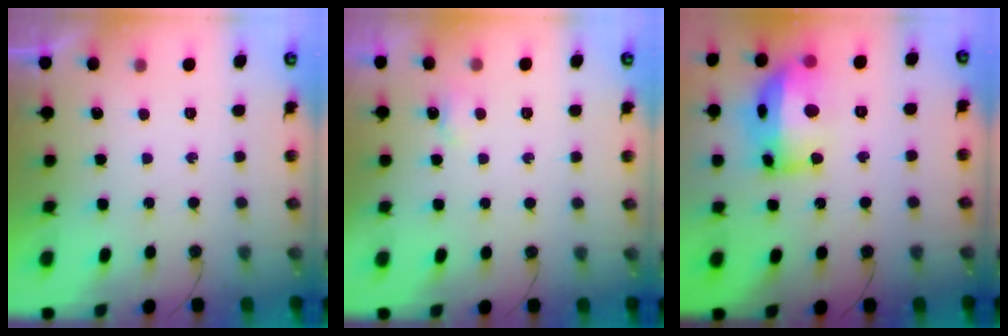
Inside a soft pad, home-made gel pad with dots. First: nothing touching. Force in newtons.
{"total": 2.7, "press": 2.6, "slide": 0.5}
{"total": 17.6, "press": 17.6, "slide": 1.3}